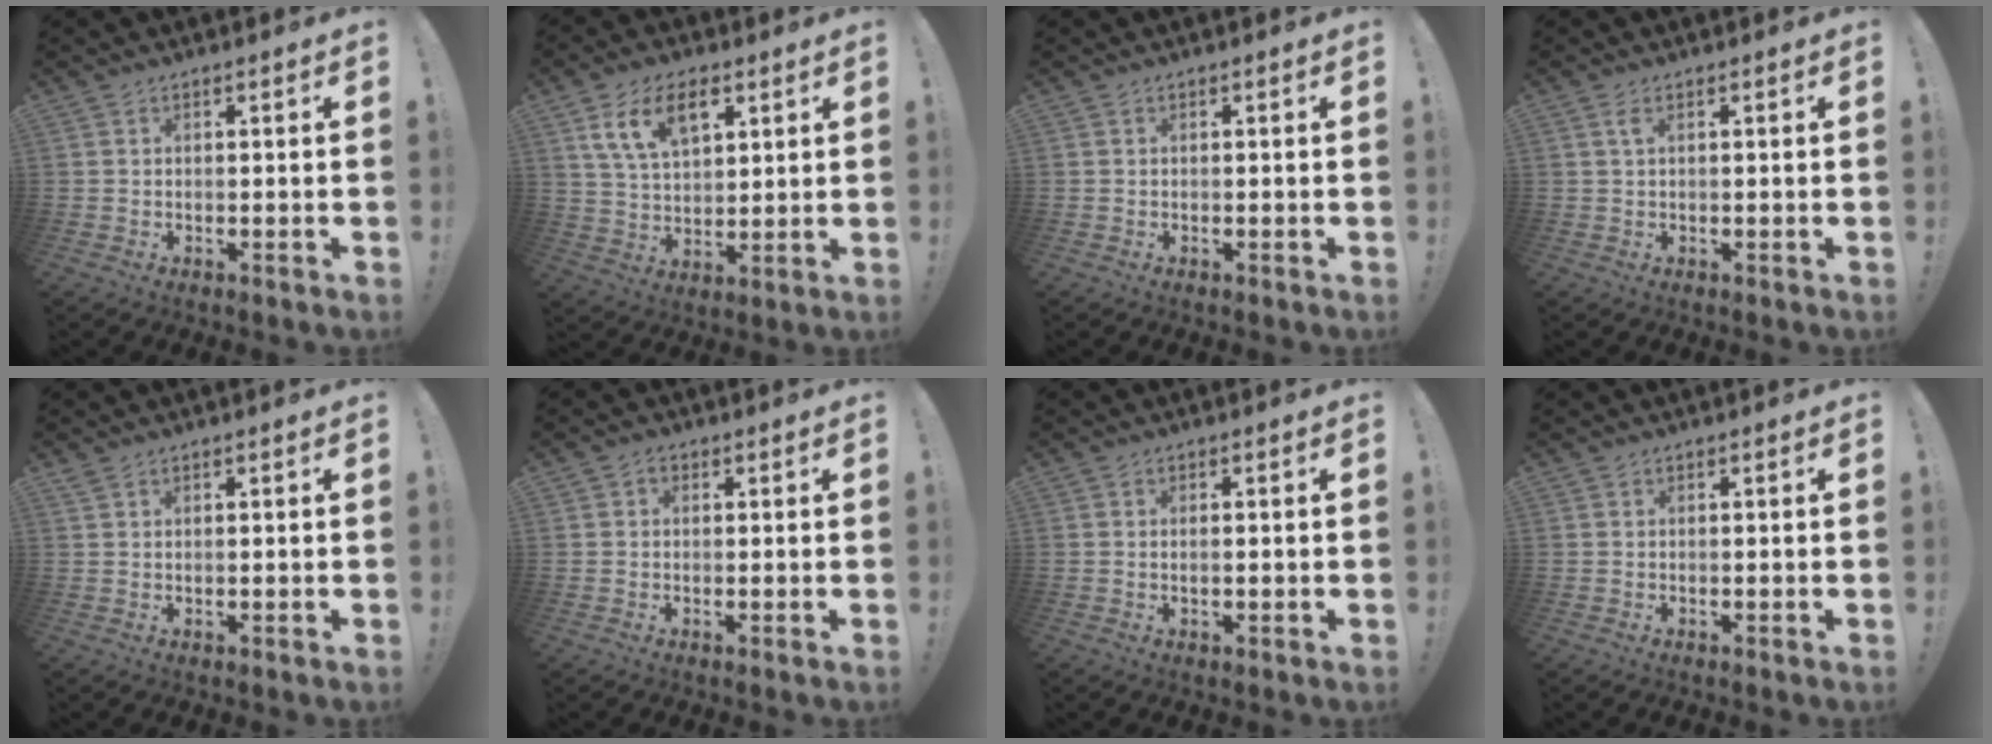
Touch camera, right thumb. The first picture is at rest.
{"total": 12.6, "force": [6.5, 7.0, 8.2], "torque": [-0.139, -0.012, 0.121]}
{"total": 0.0}
{"total": 1.6, "force": [0.5, 0.2, 1.5], "torque": [-0.026, -0.001, 0.007]}
{"total": 1.2, "force": [0.9, 0.3, 0.8], "torque": [-0.020, 0.002, 0.018]}
{"total": 1.5, "force": [0.1, 1.3, 0.8], "torque": [-0.009, 0.003, 0.001]}
{"total": 1.5, "force": [-0.1, 0.3, 1.5], "torque": [-0.025, 0.001, -0.003]}
{"total": 0.0}